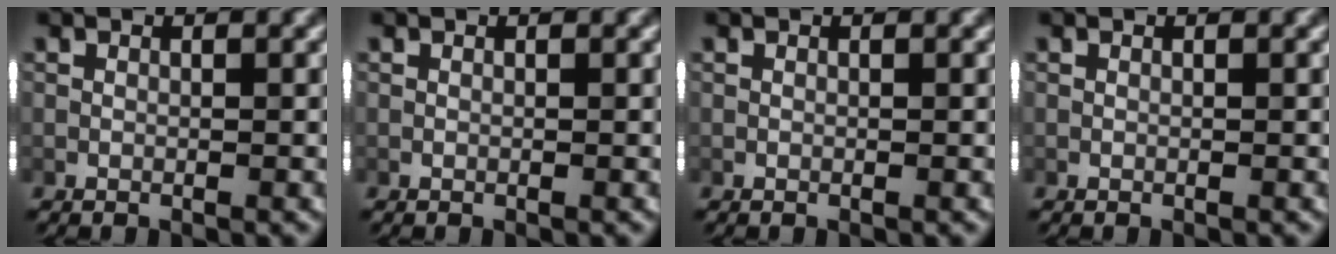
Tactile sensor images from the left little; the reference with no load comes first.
{"total": 0.0}
{"total": 0.0}
{"total": 0.0}